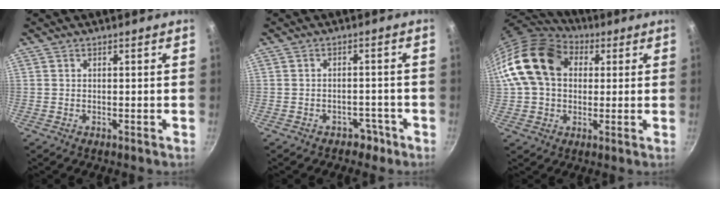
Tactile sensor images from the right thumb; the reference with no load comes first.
{"total": 3.2, "force": [-2.1, 2.2, 0.8], "torque": [0.017, 0.033, -0.013]}
{"total": 17.4, "force": [3.7, 13.0, 11.0], "torque": [-0.185, 0.028, 0.053]}